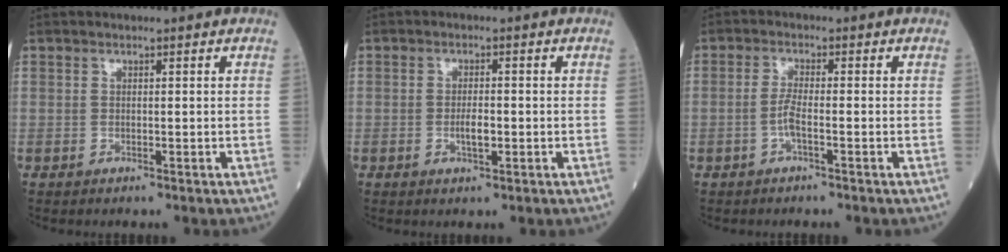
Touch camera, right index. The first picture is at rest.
{"total": 2.6, "force": [-0.7, 0.7, 2.4], "torque": [-0.046, 0.001, -0.010]}
{"total": 2.4, "force": [-1.0, 0.1, 2.2], "torque": [-0.048, 0.000, -0.024]}